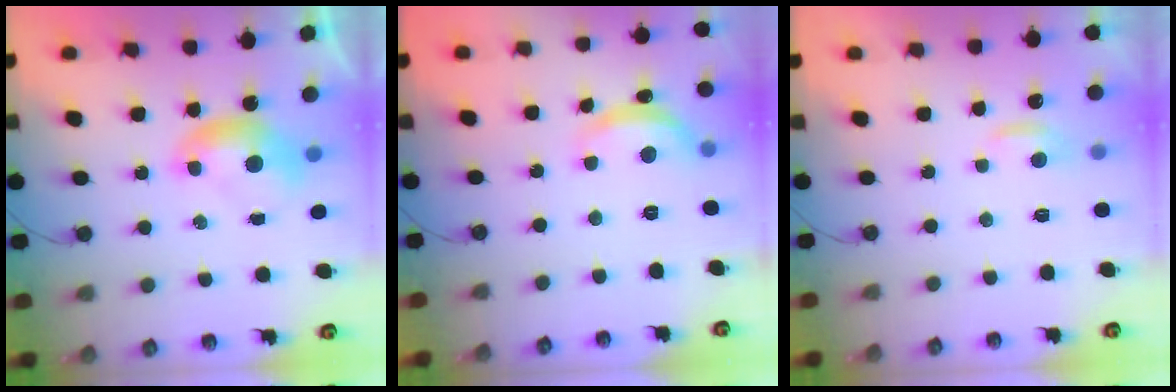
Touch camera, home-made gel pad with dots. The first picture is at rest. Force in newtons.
{"total": 6.1, "press": 6.1, "slide": 0.5}
{"total": 1.3, "press": 1.1, "slide": 0.6}